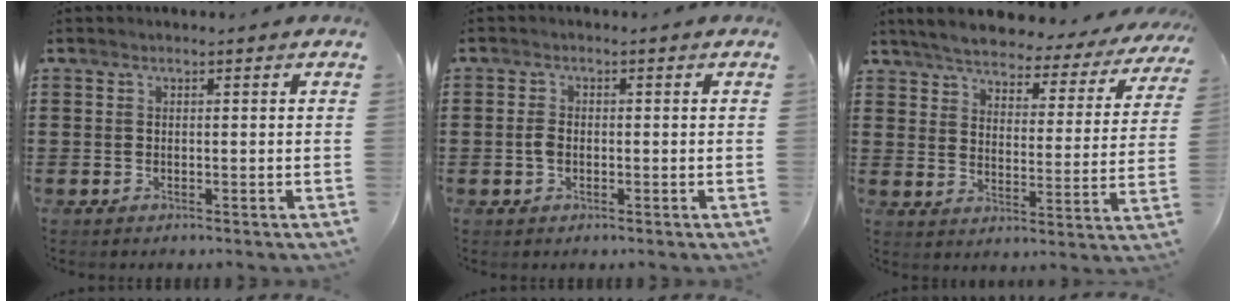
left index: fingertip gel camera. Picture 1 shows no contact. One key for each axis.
{"total": 1.9, "fx": -0.3, "fy": 1.2, "fz": 1.5, "tx": -0.047, "ty": -0.002, "tz": -0.011}
{"total": 4.6, "fx": 4.4, "fy": 0.5, "fz": 1.1, "tx": -0.048, "ty": -0.030, "tz": 0.071}